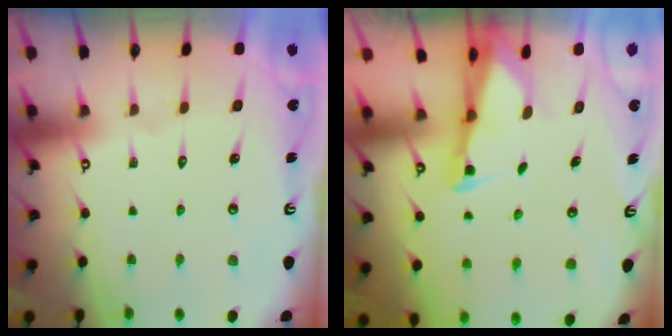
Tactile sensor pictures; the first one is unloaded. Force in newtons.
{"total": 2.6, "press": 2.6, "slide": 0.3}